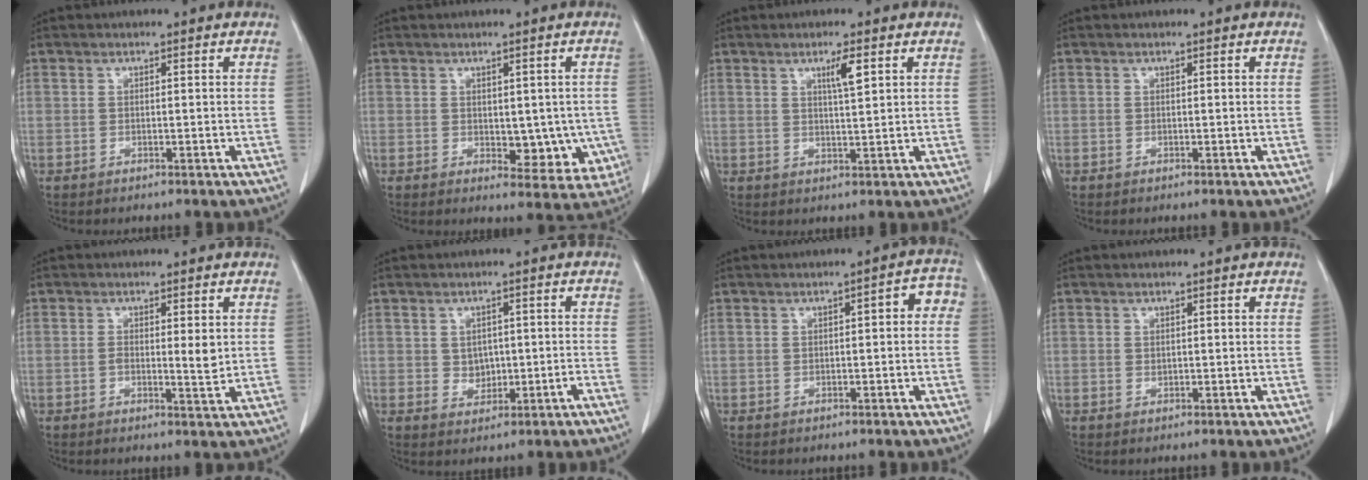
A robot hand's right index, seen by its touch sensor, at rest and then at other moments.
{"total": 7.4, "force": [-0.8, 4.2, 6.1], "torque": [-0.049, -0.006, -0.001]}
{"total": 3.3, "force": [1.6, 0.1, 2.9], "torque": [-0.051, -0.004, 0.027]}
{"total": 0.0}
{"total": 3.3, "force": [0.2, 0.8, 3.2], "torque": [-0.052, -0.005, 0.003]}
{"total": 2.7, "force": [-0.3, 2.0, 1.7], "torque": [-0.021, 0.004, 0.001]}
{"total": 3.6, "force": [0.2, 1.3, 3.4], "torque": [-0.035, 0.023, -0.003]}
{"total": 0.0}